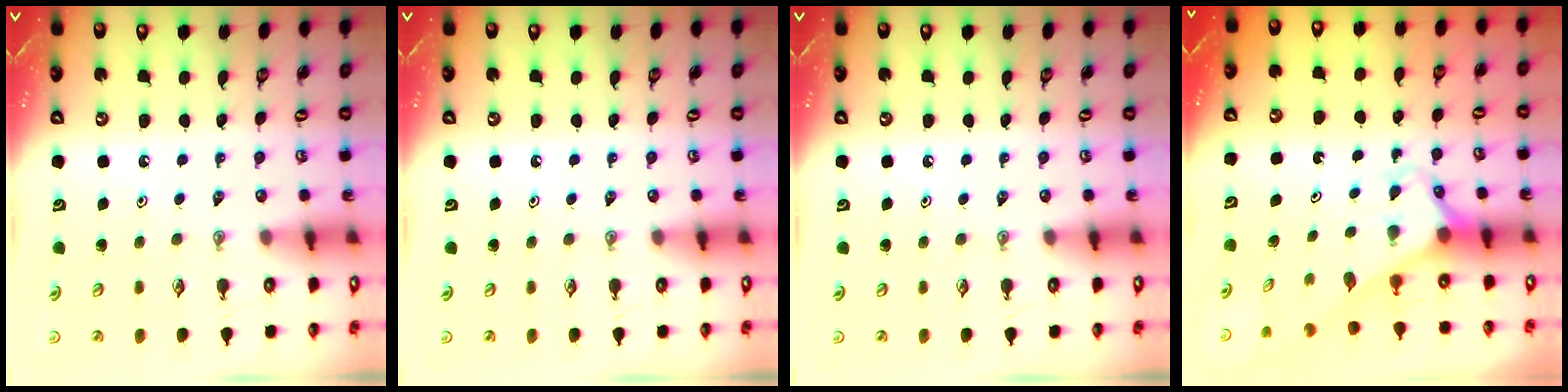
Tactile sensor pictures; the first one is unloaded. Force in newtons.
{"total": 0.0}
{"total": 0.0}
{"total": 2.7, "press": 2.7, "slide": 0.1}